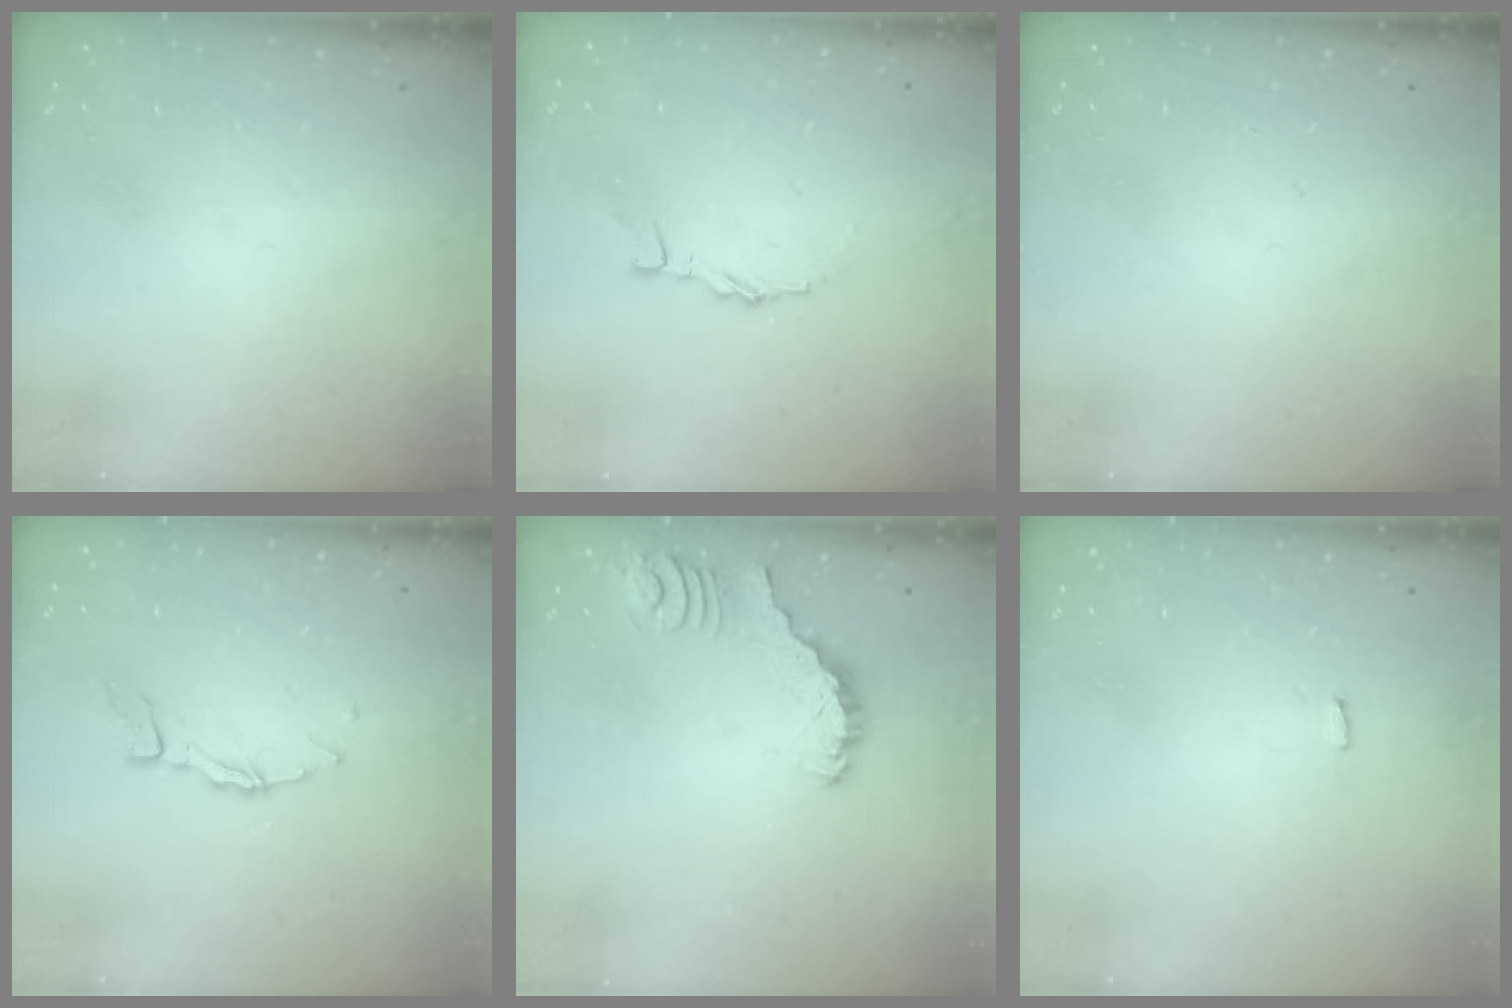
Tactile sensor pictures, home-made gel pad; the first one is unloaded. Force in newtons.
{"total": 4.6, "press": 4.6, "slide": 0.4}
{"total": 0.0}
{"total": 4.8, "press": 4.8, "slide": 0.4}
{"total": 2.7, "press": 2.7, "slide": 0.1}
{"total": 2.6, "press": 2.6, "slide": 0.1}